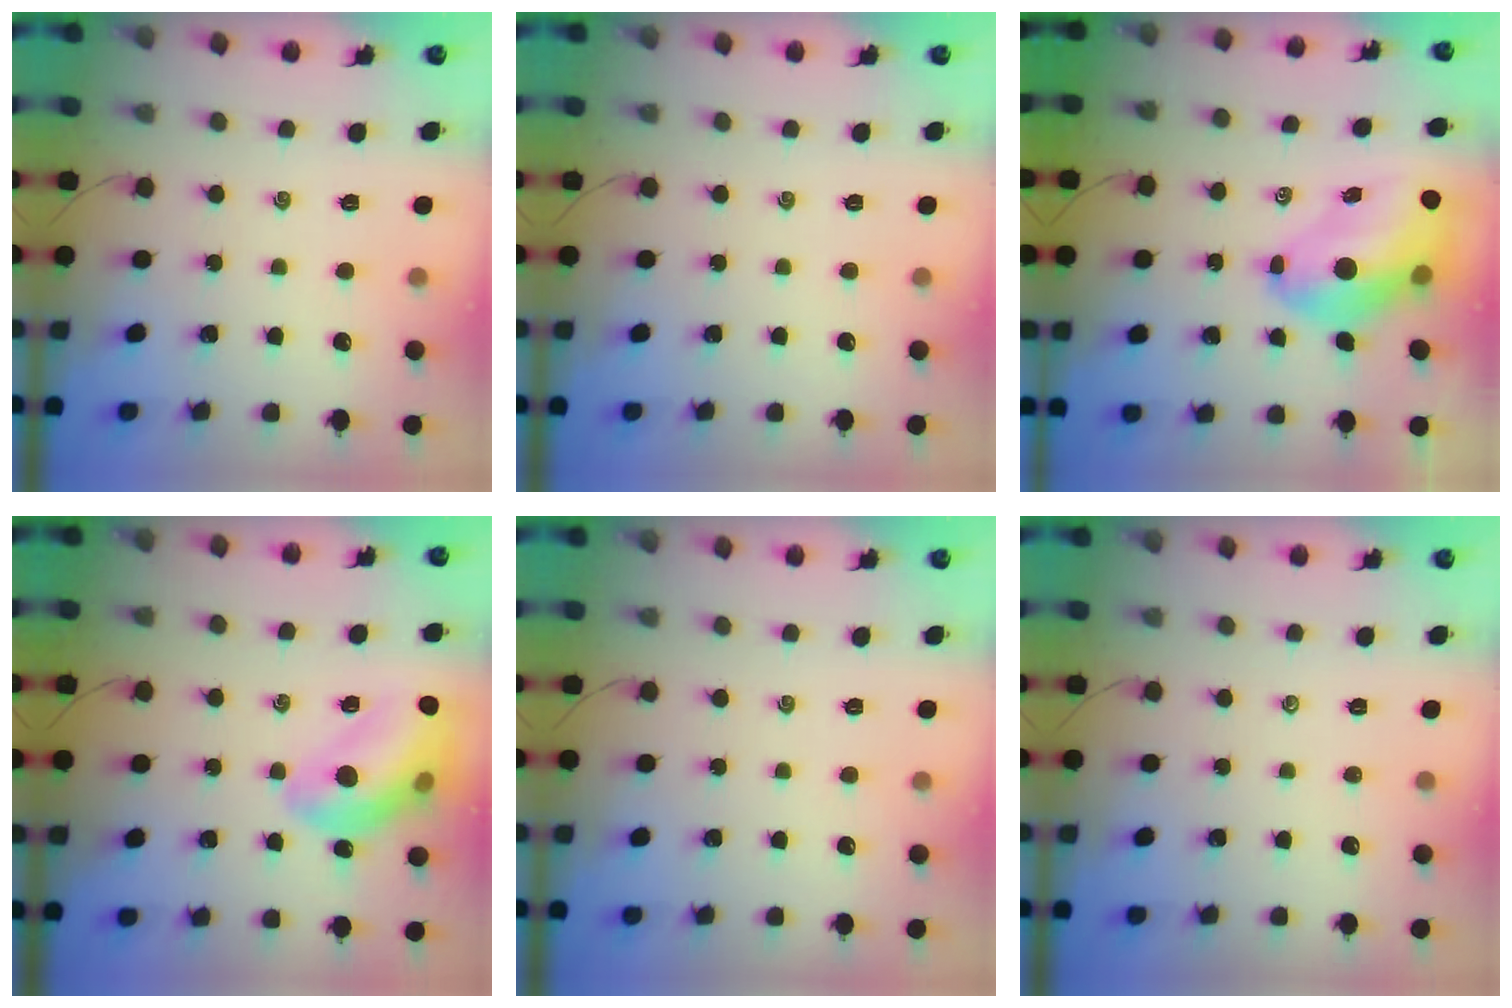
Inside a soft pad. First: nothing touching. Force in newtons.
{"total": 0.0}
{"total": 13.2, "press": 12.5, "slide": 4.2}
{"total": 16.3, "press": 16.1, "slide": 1.9}
{"total": 0.0}
{"total": 0.0}